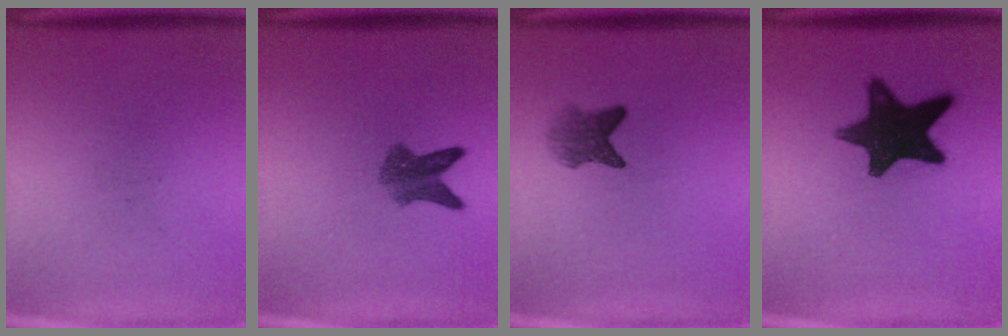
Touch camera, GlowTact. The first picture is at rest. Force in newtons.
{"total": 4.9}
{"total": 3.7}
{"total": 14.8}